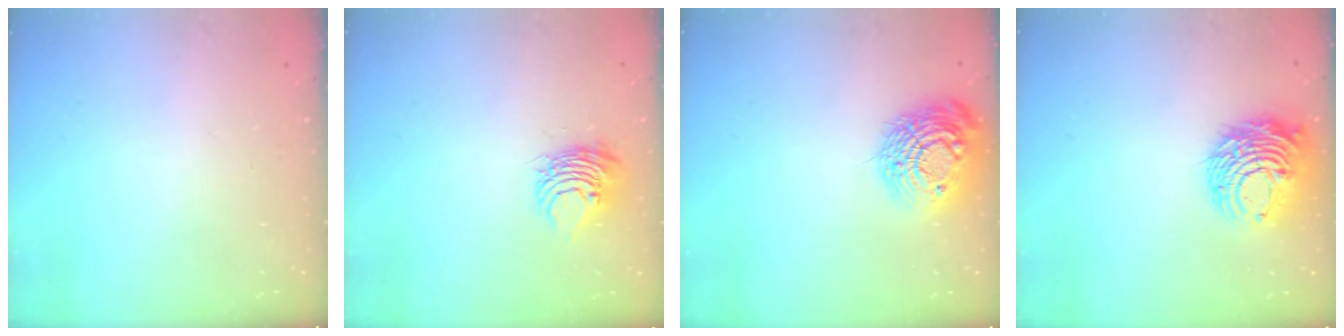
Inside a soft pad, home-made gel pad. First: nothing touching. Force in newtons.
{"total": 8.0, "press": 8.0, "slide": 0.3}
{"total": 15.8, "press": 15.7, "slide": 1.5}
{"total": 11.9, "press": 11.8, "slide": 1.2}